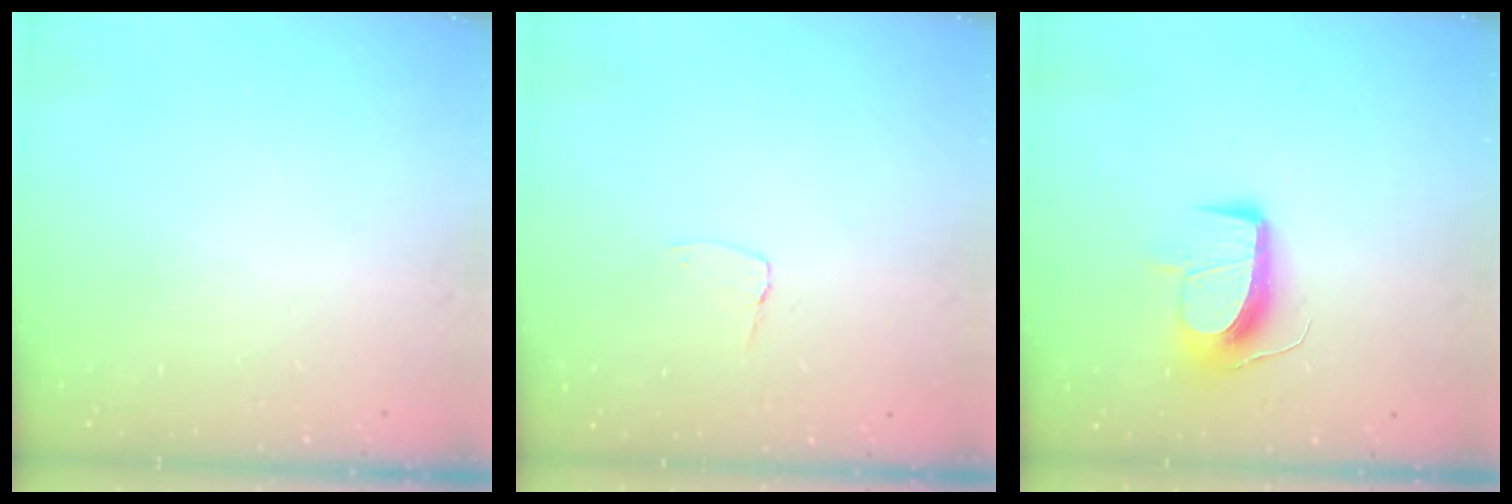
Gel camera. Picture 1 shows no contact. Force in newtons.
{"total": 2.9, "press": 2.9, "slide": 0.3}
{"total": 11.6, "press": 11.6, "slide": 0.1}